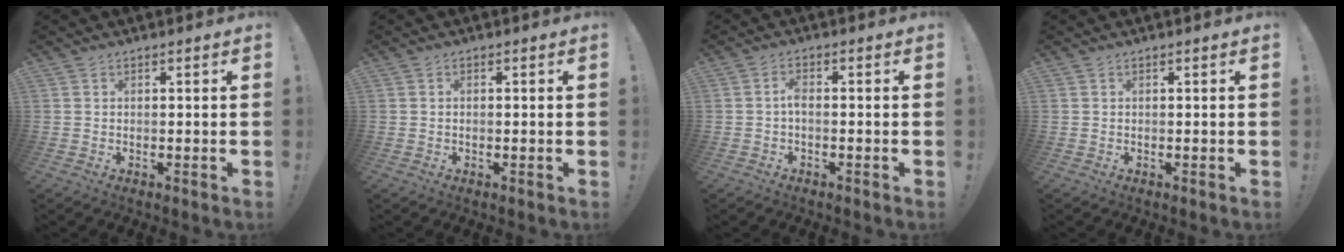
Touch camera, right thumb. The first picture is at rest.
{"total": 0.0}
{"total": 2.7, "force": [-0.7, 0.9, 2.4], "torque": [-0.050, 0.002, -0.015]}
{"total": 0.0}